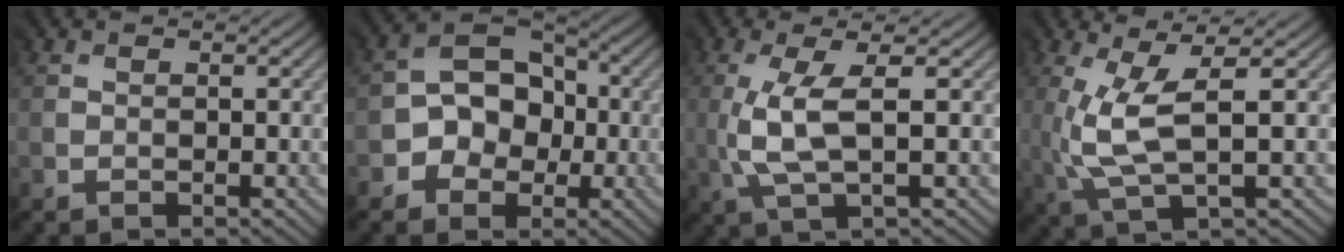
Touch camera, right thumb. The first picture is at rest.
{"total": 6.5, "force": [-2.0, 5.4, 3.0], "torque": [-0.043, 0.004, -0.046]}
{"total": 4.7, "force": [0.1, 1.0, 4.5], "torque": [-0.109, 0.009, 0.004]}
{"total": 5.6, "force": [0.5, 1.3, 5.4], "torque": [-0.131, 0.009, 0.015]}